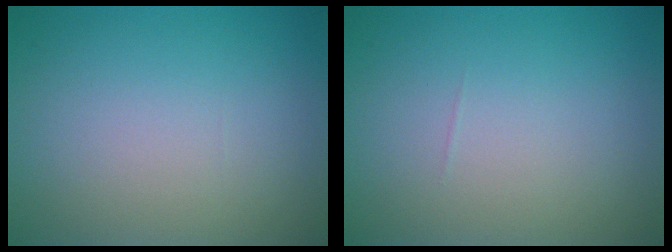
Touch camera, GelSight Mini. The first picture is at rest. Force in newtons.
{"total": 0.0}